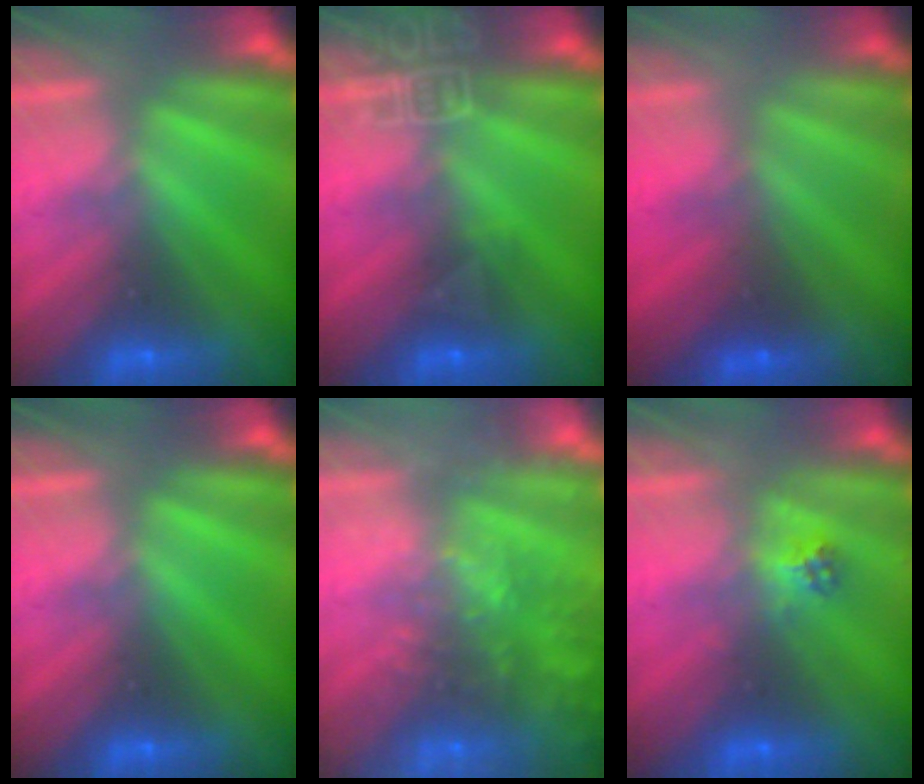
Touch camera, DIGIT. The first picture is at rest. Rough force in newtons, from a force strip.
{"total": 8.0}
{"total": 1.6}
{"total": 0.0}
{"total": 8.0}
{"total": 2.1}